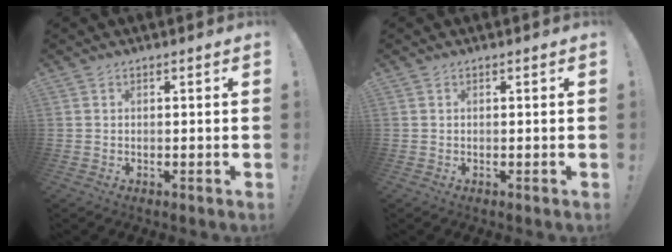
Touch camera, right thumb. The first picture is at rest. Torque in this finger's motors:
{"motor_torque": [0.00, 0.00, -0.14, 0.14, 0.00]}